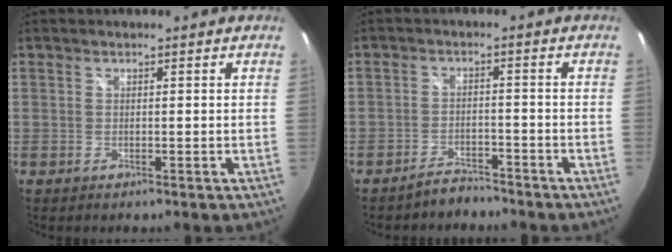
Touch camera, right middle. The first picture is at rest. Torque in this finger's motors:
{"motor_torque": [0.26, -0.49, -0.08, -0.03]}